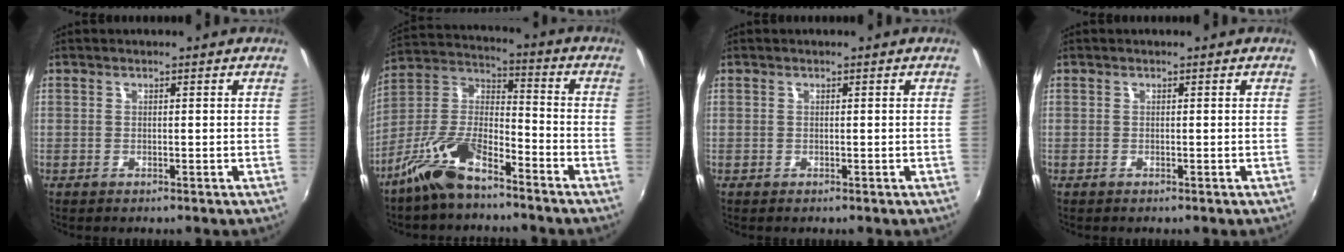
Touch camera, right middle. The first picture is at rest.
{"total": 12.0, "force": [-8.4, 3.9, 7.7], "torque": [-0.169, 0.012, -0.166]}
{"total": 0.0}
{"total": 0.0}